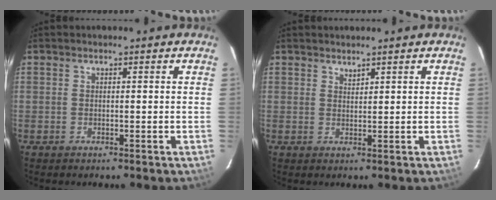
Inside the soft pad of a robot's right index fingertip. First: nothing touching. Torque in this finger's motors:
{"motor_torque": [-0.19, -0.06, -0.02, 0.00]}